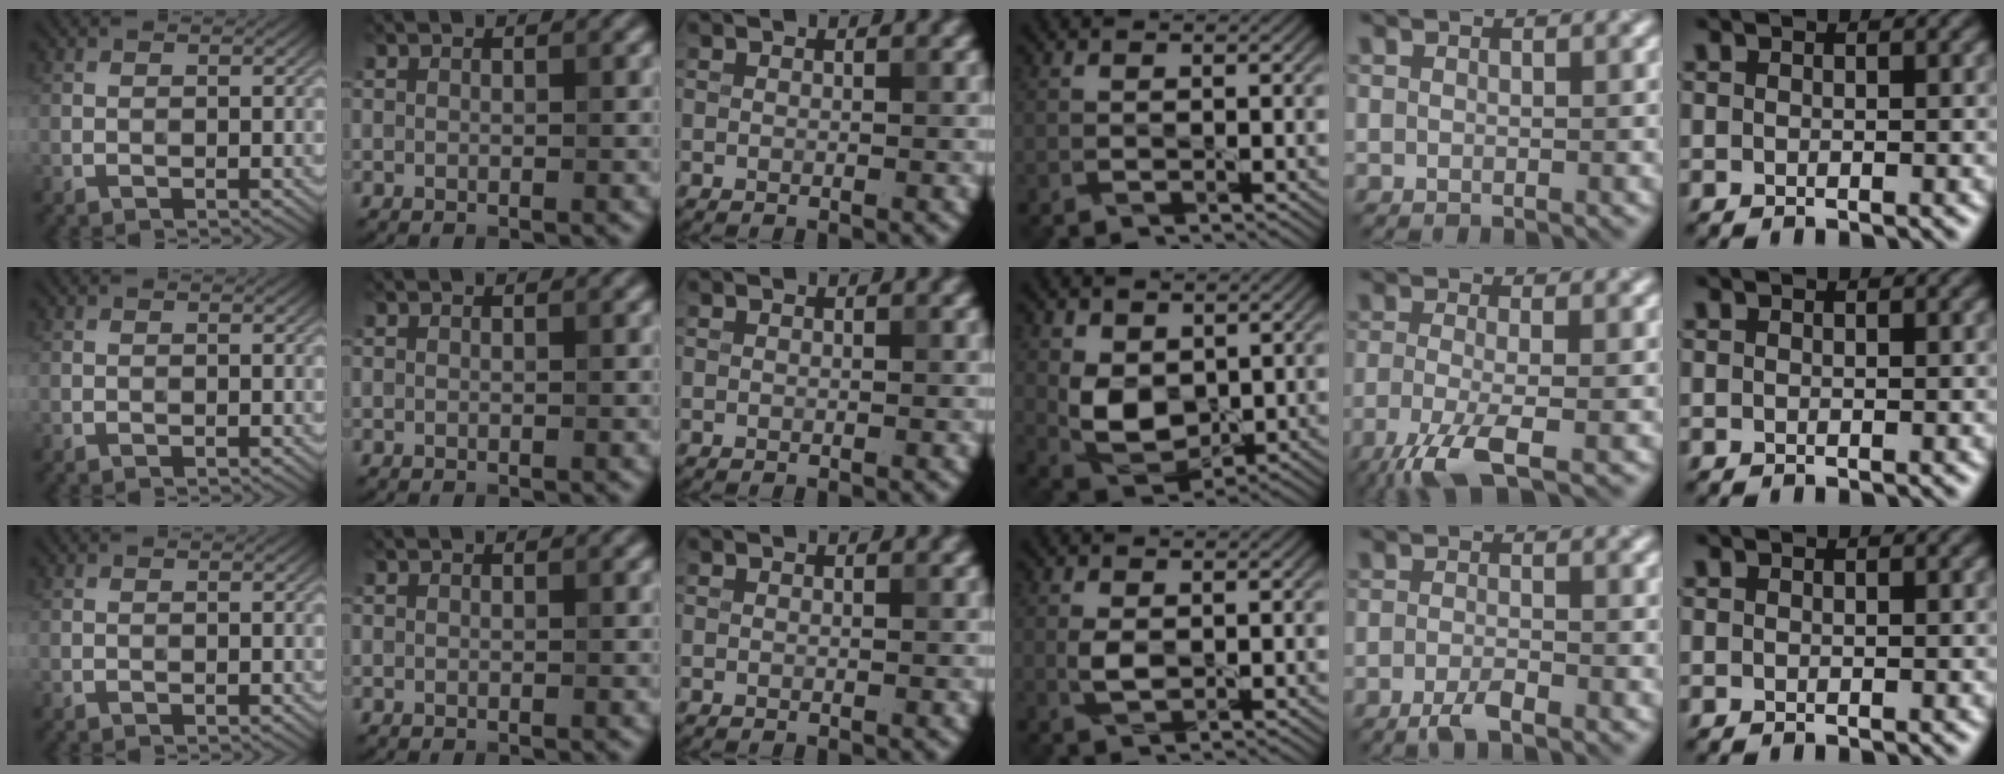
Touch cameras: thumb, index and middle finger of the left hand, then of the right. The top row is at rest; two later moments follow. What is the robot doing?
{"motion": "squeeze", "object": "tweezer"}